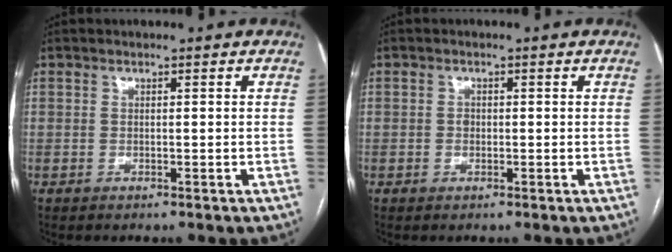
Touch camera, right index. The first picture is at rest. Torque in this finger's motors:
{"motor_torque": [0.39, 0.09, 0.10, 0.03]}